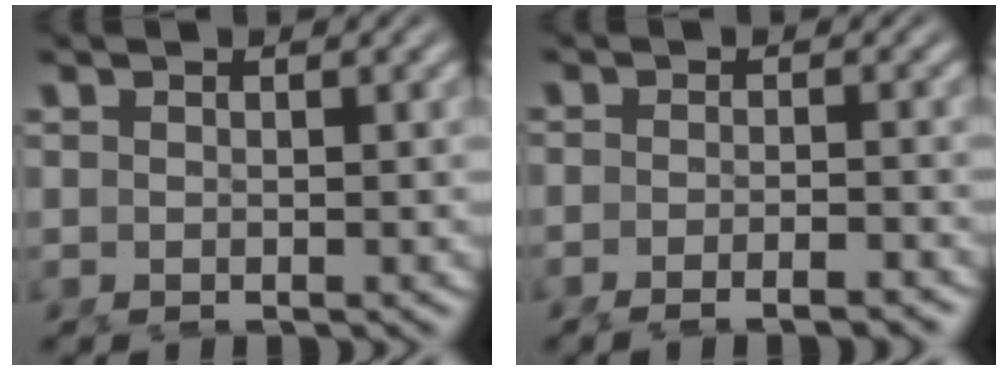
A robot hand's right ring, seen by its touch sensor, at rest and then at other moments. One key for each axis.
{"total": 2.7, "fx": -2.4, "fy": 0.2, "fz": 1.2, "tx": -0.017, "ty": -0.001, "tz": -0.042}